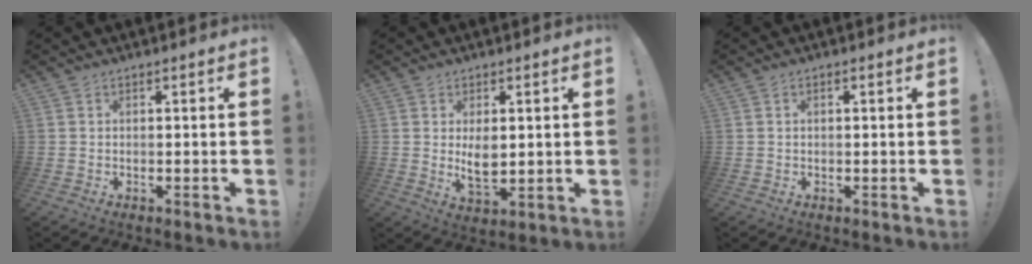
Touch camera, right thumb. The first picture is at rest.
{"total": 6.4, "force": [1.5, 3.7, 4.9], "torque": [-0.069, -0.013, 0.022]}
{"total": 0.8, "force": [0.1, 0.3, 0.8], "torque": [-0.010, 0.000, 0.000]}